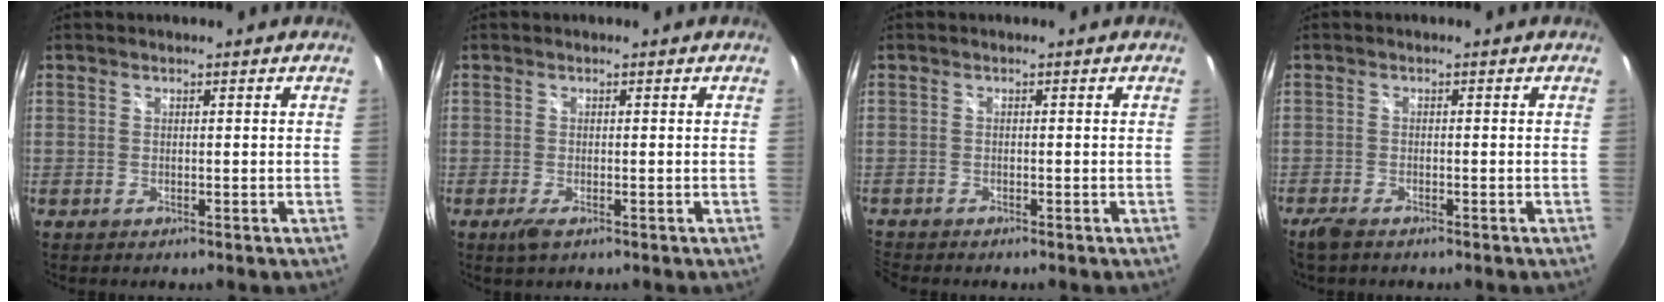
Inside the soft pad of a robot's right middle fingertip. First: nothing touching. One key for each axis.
{"total": 2.2, "fx": -1.2, "fy": 0.5, "fz": 1.8, "tx": -0.034, "ty": -0.009, "tz": -0.019}
{"total": 2.5, "fx": -2.4, "fy": 0.4, "fz": 0.4, "tx": -0.018, "ty": -0.016, "tz": -0.051}
{"total": 3.1, "fx": -2.5, "fy": 1.0, "fz": 1.6, "tx": -0.042, "ty": -0.011, "tz": -0.050}